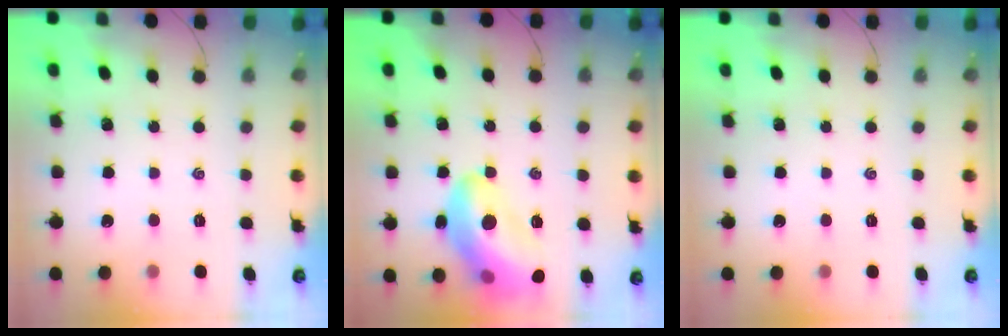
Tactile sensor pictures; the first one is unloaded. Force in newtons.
{"total": 18.0, "press": 17.8, "slide": 2.2}
{"total": 0.0}